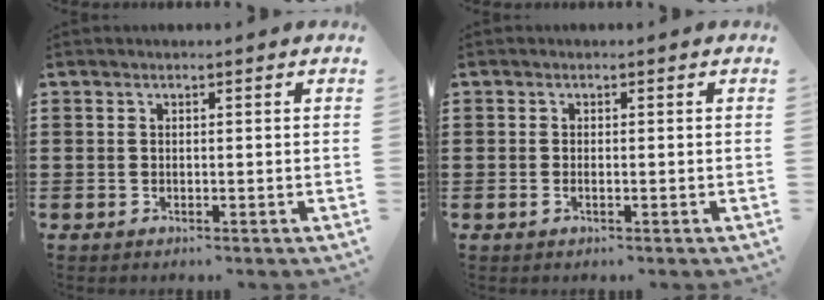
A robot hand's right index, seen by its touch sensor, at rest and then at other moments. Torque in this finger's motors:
{"motor_torque": [-0.12, 1.32, 0.00, 0.00]}